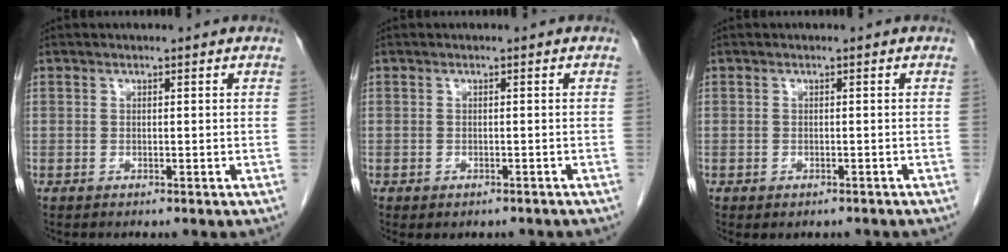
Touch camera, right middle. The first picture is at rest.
{"total": 2.9, "force": [-2.3, 1.4, 0.9], "torque": [-0.008, 0.000, -0.027]}
{"total": 2.0, "force": [-1.6, 1.0, 0.7], "torque": [-0.008, -0.001, -0.017]}